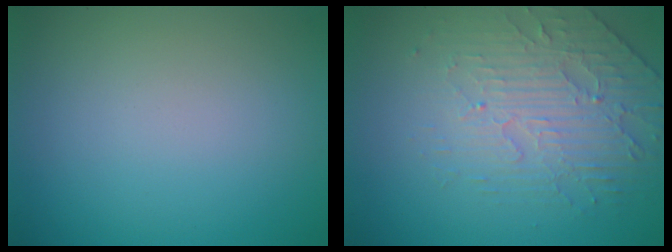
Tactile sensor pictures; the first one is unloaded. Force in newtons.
{"total": 4.7, "press": 3.5, "slide": 3.1}